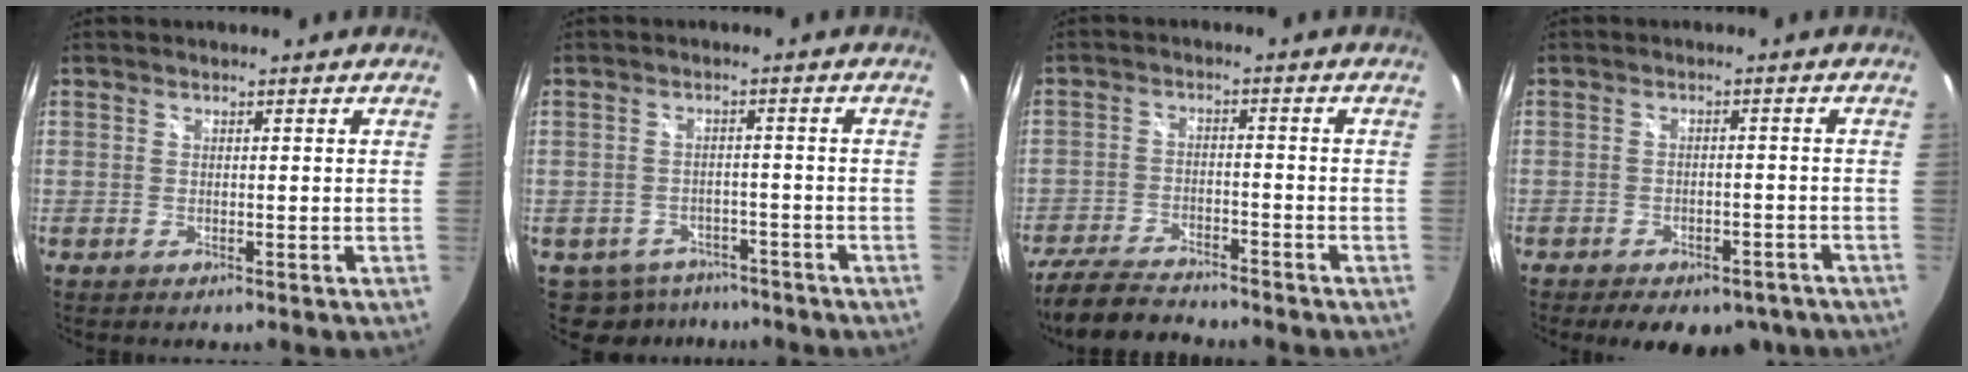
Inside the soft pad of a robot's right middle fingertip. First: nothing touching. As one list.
[{"total": 7.0, "force": [-5.3, 4.3, 1.6], "torque": [-0.040, 0.004, -0.068]}, {"total": 11.6, "force": [-10.2, 2.8, 4.7], "torque": [-0.125, -0.016, -0.174]}, {"total": 11.5, "force": [-8.4, 5.6, 5.4], "torque": [-0.109, -0.005, -0.098]}]